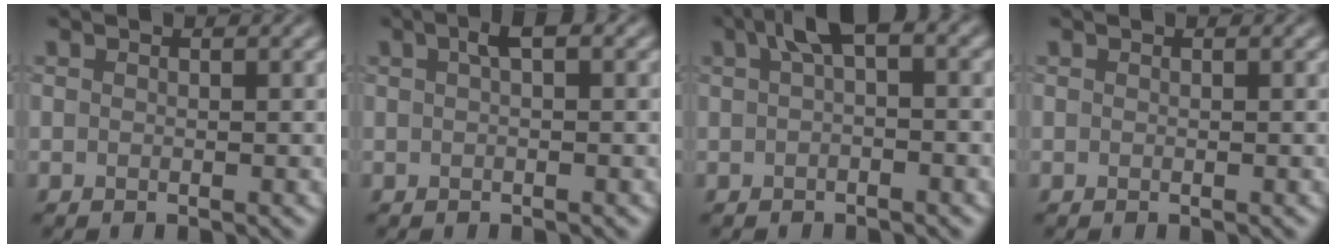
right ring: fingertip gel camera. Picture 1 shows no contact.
{"total": 1.4, "force": [0.5, 0.3, 1.2], "torque": [-0.023, 0.009, 0.007]}
{"total": 3.0, "force": [0.8, 1.0, 2.7], "torque": [-0.041, 0.017, 0.004]}
{"total": 0.0}